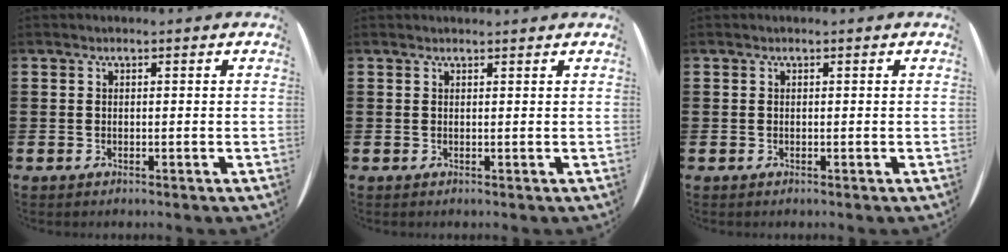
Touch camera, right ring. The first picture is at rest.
{"total": 0.5, "force": [0.5, -0.1, 0.0], "torque": [0.000, 0.001, 0.010]}
{"total": 0.0}